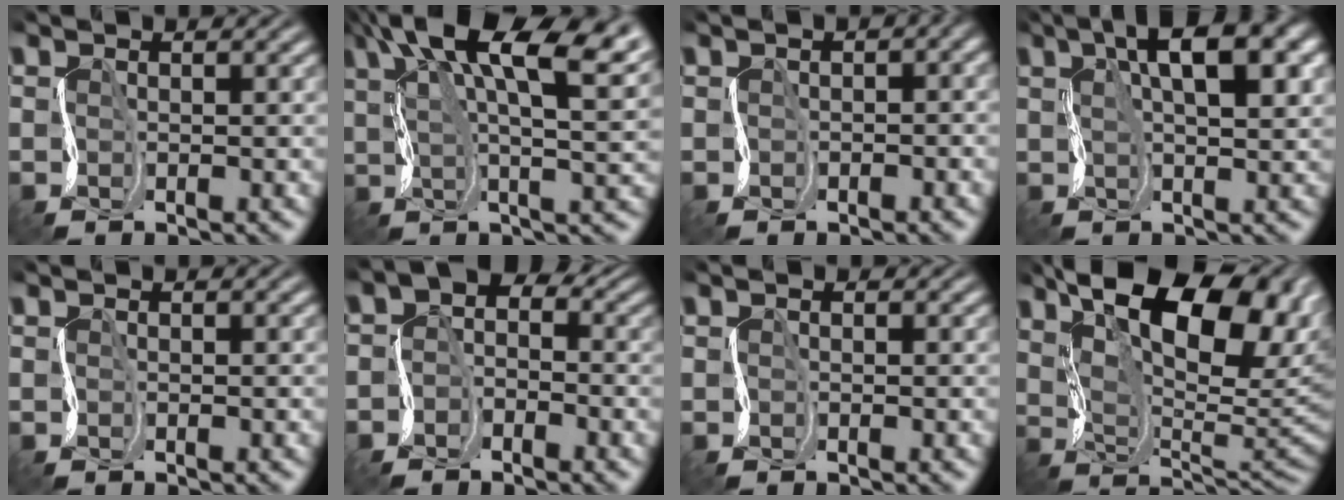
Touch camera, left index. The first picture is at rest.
{"total": 14.5, "force": [7.6, 4.9, 11.4], "torque": [-0.188, 0.035, 0.109]}
{"total": 3.8, "force": [0.6, 2.2, 3.0], "torque": [-0.038, 0.010, 0.002]}
{"total": 9.4, "force": [3.5, 3.4, 8.0], "torque": [-0.121, 0.018, 0.048]}
{"total": 0.0}
{"total": 3.7, "force": [-0.5, 2.6, 2.6], "torque": [-0.030, 0.010, -0.024]}
{"total": 0.0}
{"total": 15.0, "force": [6.9, 6.8, 11.4], "torque": [-0.161, 0.019, 0.101]}